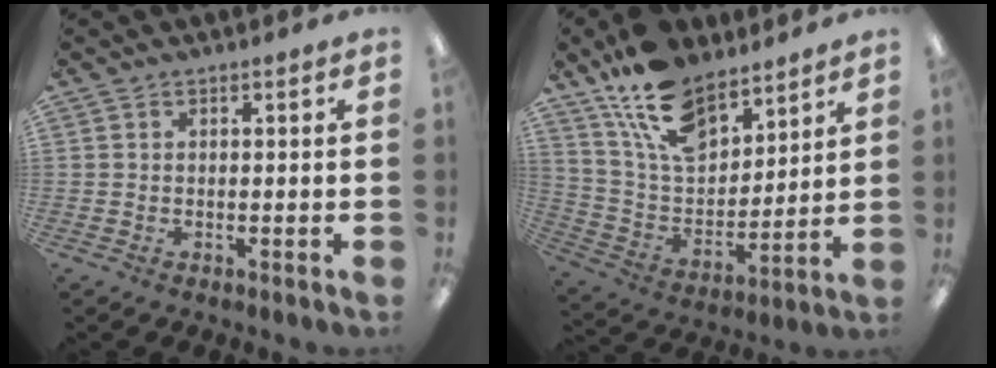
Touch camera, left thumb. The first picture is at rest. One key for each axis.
{"total": 16.9, "fx": 12.4, "fy": 8.2, "fz": 8.1, "tx": -0.166, "ty": -0.060, "tz": 0.232}